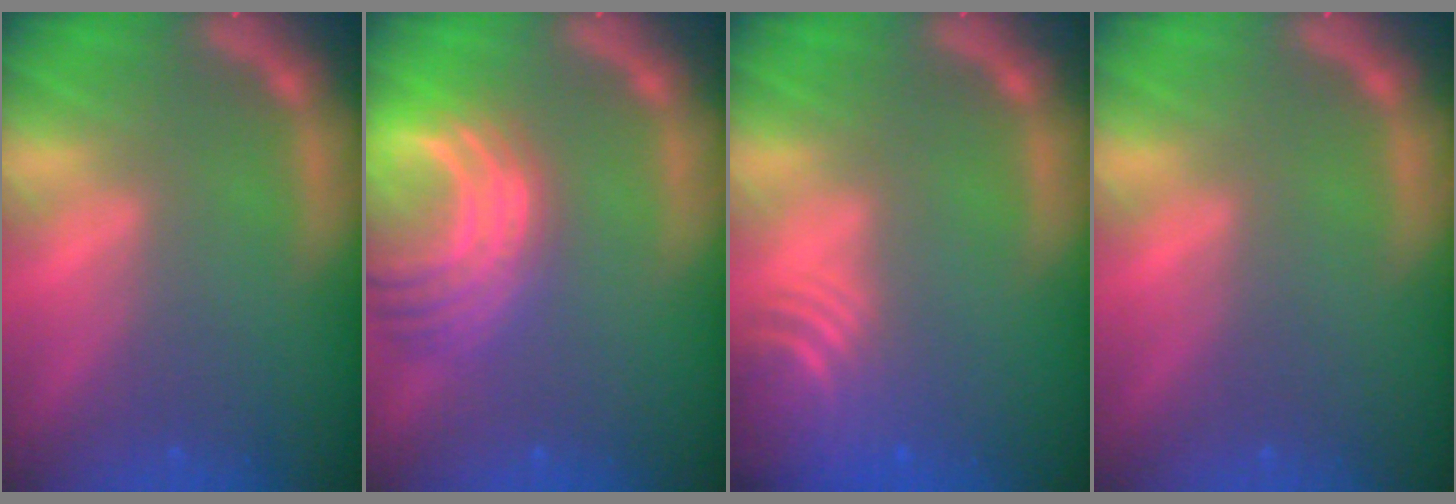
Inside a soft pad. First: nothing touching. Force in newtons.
{"total": 9.5}
{"total": 7.0}
{"total": 0.0}